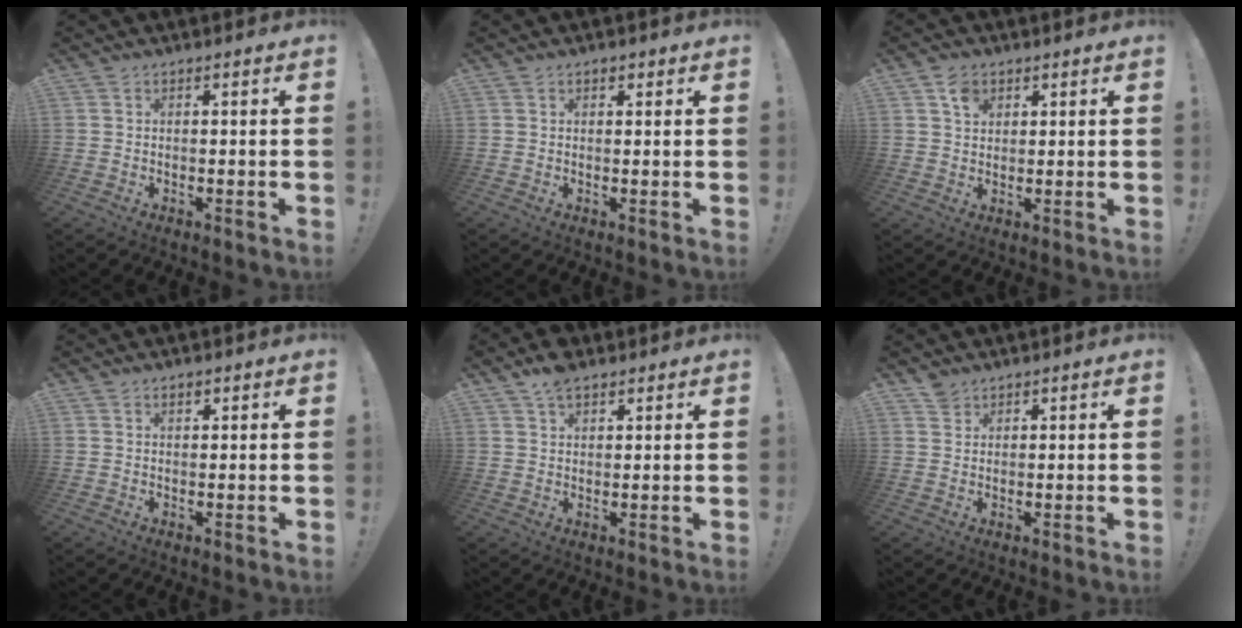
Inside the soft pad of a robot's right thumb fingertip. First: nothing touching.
{"total": 1.1, "force": [0.6, 0.8, 0.4], "torque": [-0.007, 0.001, 0.011]}
{"total": 4.6, "force": [2.5, 3.4, 1.7], "torque": [-0.013, -0.010, 0.042]}
{"total": 1.4, "force": [1.0, 0.8, 0.7], "torque": [-0.012, 0.000, 0.018]}
{"total": 6.0, "force": [4.4, 2.9, 2.8], "torque": [-0.038, -0.019, 0.082]}
{"total": 3.3, "force": [2.6, 1.8, 0.5], "torque": [-0.001, -0.012, 0.050]}